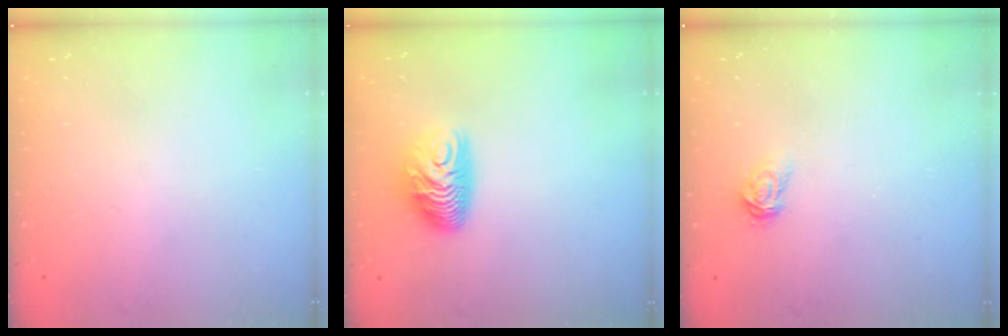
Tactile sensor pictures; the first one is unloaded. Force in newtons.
{"total": 10.0, "press": 10.0, "slide": 0.8}
{"total": 3.2, "press": 3.2, "slide": 0.3}